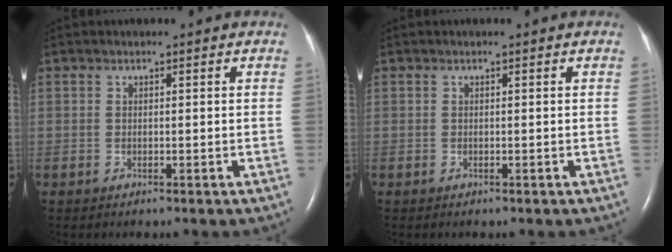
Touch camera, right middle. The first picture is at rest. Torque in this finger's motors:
{"motor_torque": [0.07, -0.15, 0.00, 0.00]}